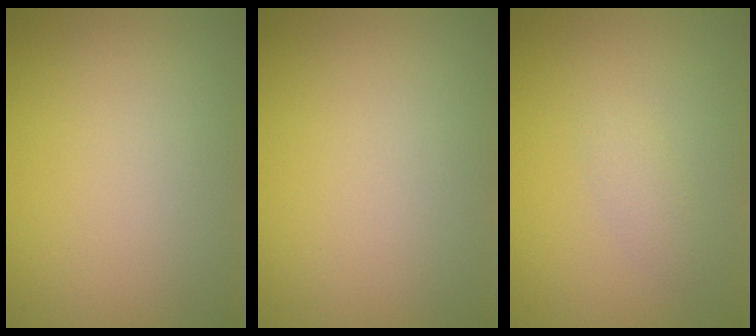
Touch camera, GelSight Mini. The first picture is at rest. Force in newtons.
{"total": 0.0}
{"total": 1.1, "press": 1.1, "slide": 0.0}